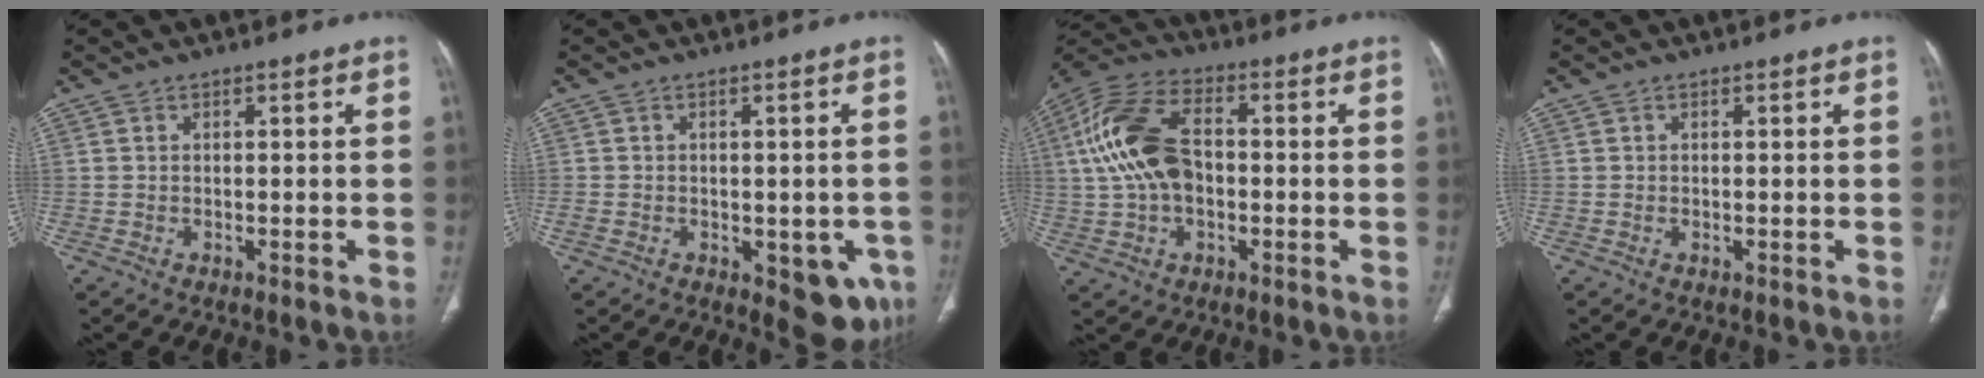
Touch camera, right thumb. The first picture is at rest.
{"total": 9.0, "force": [-3.1, 5.2, 6.7], "torque": [-0.045, 0.005, -0.030]}
{"total": 15.3, "force": [0.5, 9.3, 12.1], "torque": [-0.245, 0.029, 0.003]}
{"total": 0.0}